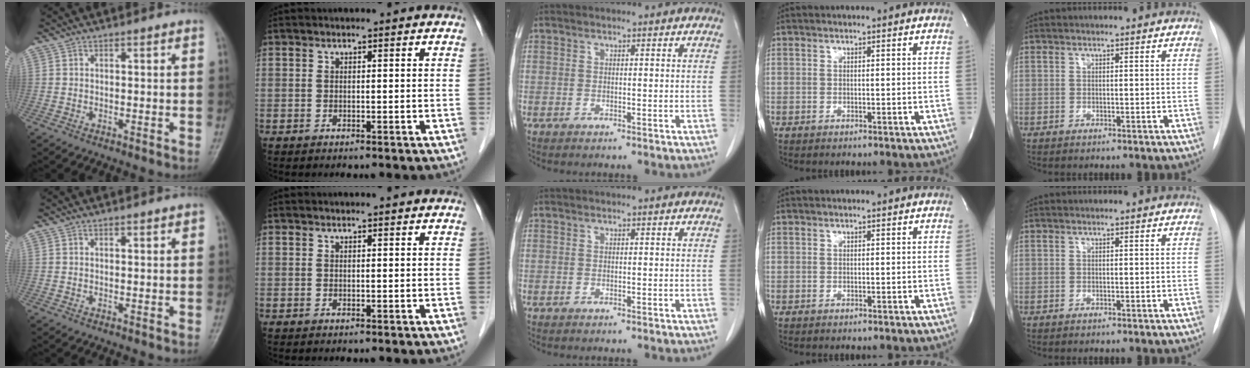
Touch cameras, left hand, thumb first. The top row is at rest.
{"thumb": {"total": 1.0, "force": [0.5, 0.3, 0.8], "torque": [-0.010, 0.001, 0.006]}, "index": {"total": 1.7, "force": [1.7, 0.2, 0.2], "torque": [-0.011, 0.005, 0.015]}}